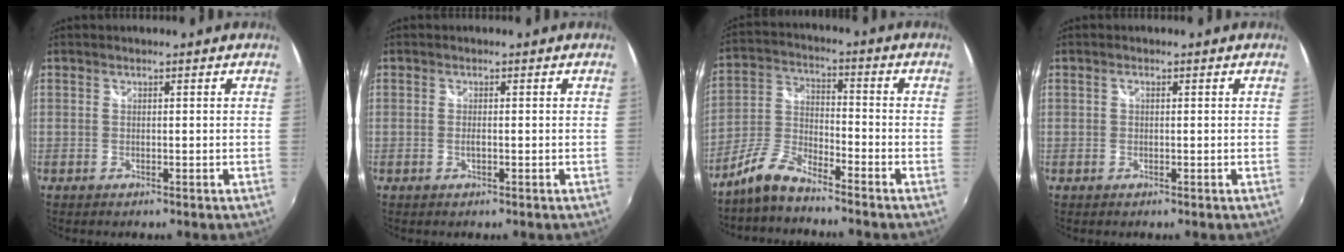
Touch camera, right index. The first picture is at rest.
{"total": 1.0, "force": [-0.3, 0.2, 0.9], "torque": [-0.019, 0.000, -0.006]}
{"total": 7.6, "force": [-6.4, 1.9, 3.7], "torque": [-0.089, 0.015, -0.133]}
{"total": 0.6, "force": [0.0, 0.4, 0.4], "torque": [-0.007, 0.002, -0.002]}